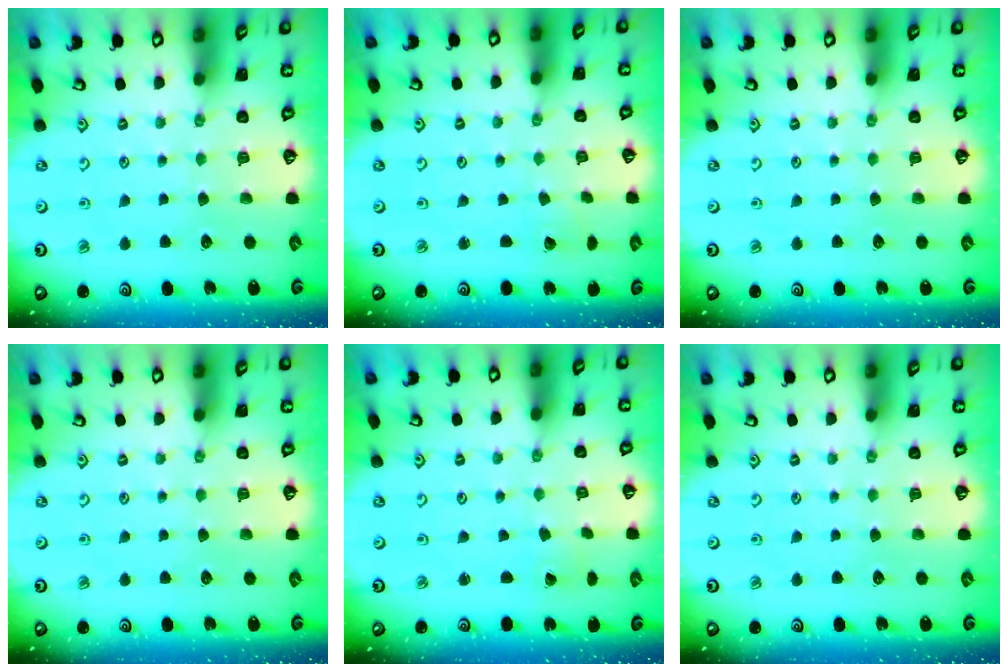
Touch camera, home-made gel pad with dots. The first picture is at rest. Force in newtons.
{"total": 1.8, "press": 1.8, "slide": 0.1}
{"total": 0.0}
{"total": 0.0}
{"total": 0.0}
{"total": 0.0}